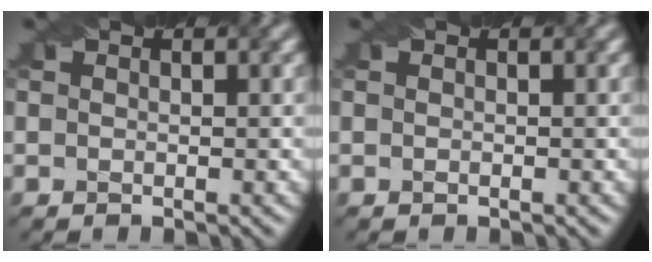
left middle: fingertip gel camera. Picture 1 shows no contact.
{"total": 0.0}